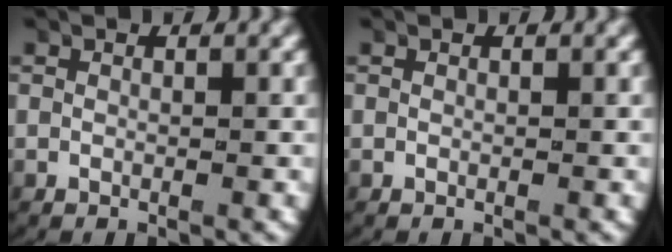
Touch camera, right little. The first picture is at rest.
{"total": 0.0}